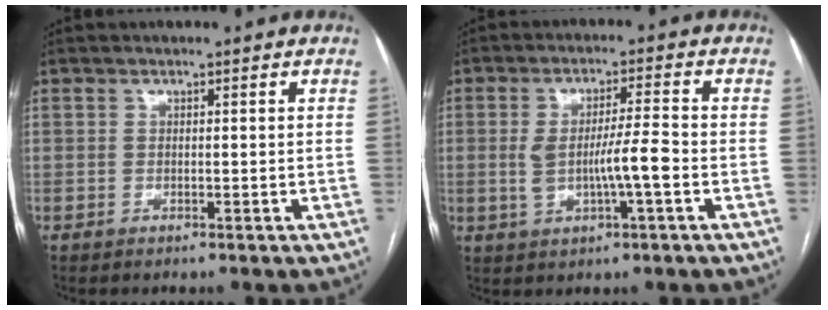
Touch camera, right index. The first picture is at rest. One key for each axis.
{"total": 6.8, "fx": -1.1, "fy": 0.8, "fz": 6.7, "tx": -0.125, "ty": 0.006, "tz": -0.017}